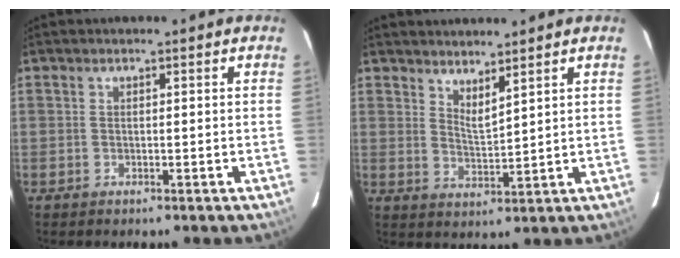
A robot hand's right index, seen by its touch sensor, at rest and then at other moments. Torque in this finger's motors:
{"motor_torque": [-0.10, 0.11, -0.06, 0.00]}